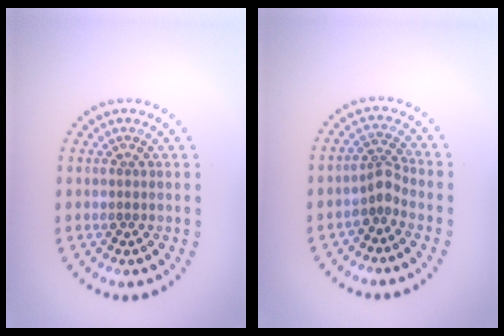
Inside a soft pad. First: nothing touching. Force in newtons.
{"total": 2.0, "press": 1.3, "slide": 1.5}